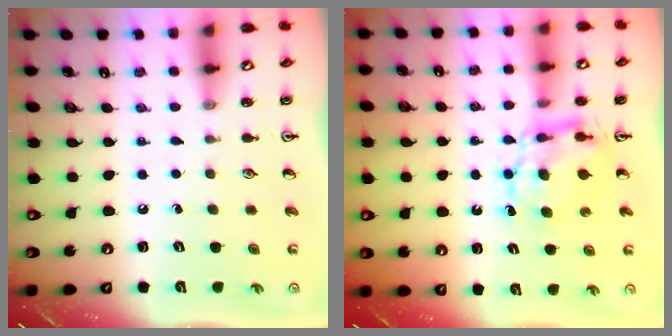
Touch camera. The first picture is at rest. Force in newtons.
{"total": 6.8, "press": 6.8, "slide": 0.0}